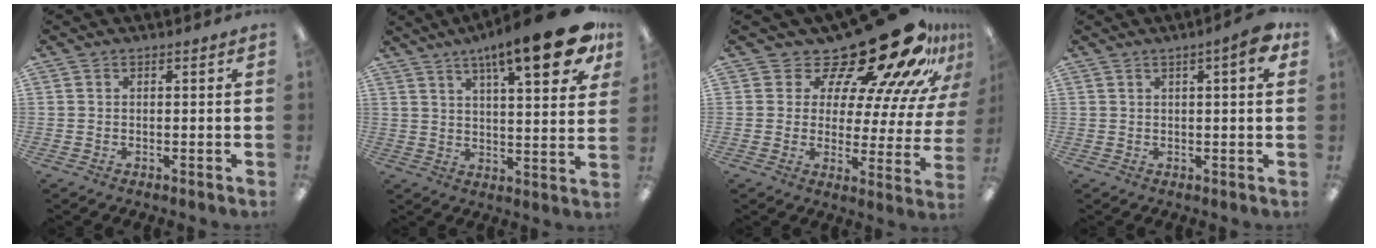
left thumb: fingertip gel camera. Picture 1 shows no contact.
{"total": 17.6, "force": [10.0, 4.5, 13.8], "torque": [-0.196, -0.048, 0.151]}
{"total": 23.4, "force": [18.0, 7.5, 13.0], "torque": [-0.179, -0.143, 0.294]}
{"total": 4.5, "force": [2.2, 0.8, 3.9], "torque": [-0.054, -0.004, 0.031]}